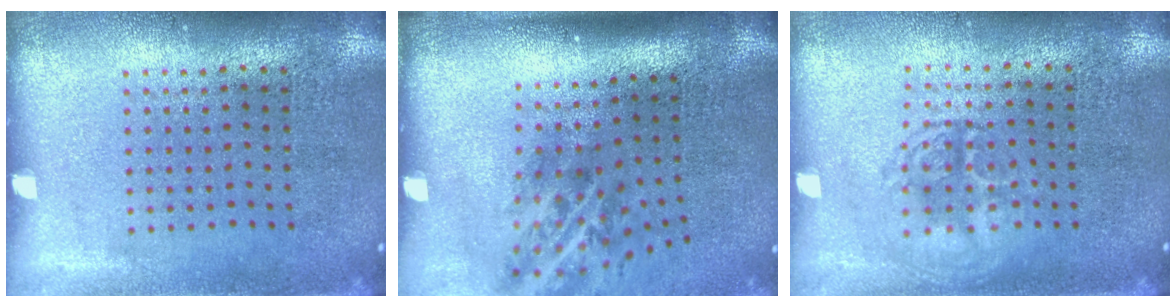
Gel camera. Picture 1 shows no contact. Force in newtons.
{"total": 2.1, "press": 1.3, "slide": 1.6}
{"total": 1.3, "press": 1.3, "slide": 0.2}